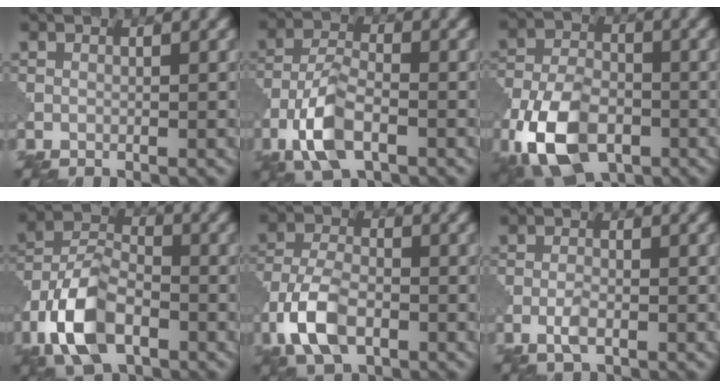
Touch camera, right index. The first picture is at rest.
{"total": 6.1, "force": [-3.0, 2.7, 4.6], "torque": [-0.096, -0.002, -0.066]}
{"total": 11.0, "force": [-5.4, 6.1, 7.4], "torque": [-0.167, -0.019, -0.109]}
{"total": 8.7, "force": [-4.2, 4.6, 6.1], "torque": [-0.130, 0.003, -0.092]}
{"total": 6.5, "force": [-3.0, 3.5, 4.6], "torque": [-0.100, 0.000, -0.069]}
{"total": 1.8, "force": [-0.8, 0.7, 1.5], "torque": [-0.031, 0.000, -0.019]}